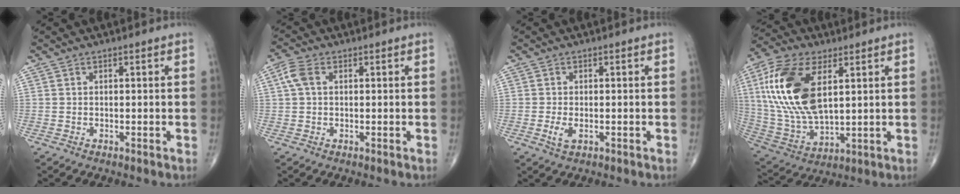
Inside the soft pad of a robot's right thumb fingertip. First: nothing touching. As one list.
[{"total": 3.7, "force": [0.9, 2.3, 2.8], "torque": [-0.071, 0.014, 0.015]}, {"total": 2.4, "force": [-0.6, 1.2, 2.0], "torque": [-0.042, -0.003, -0.012]}, {"total": 20.3, "force": [5.6, 10.4, 16.5], "torque": [-0.341, -0.016, 0.108]}]